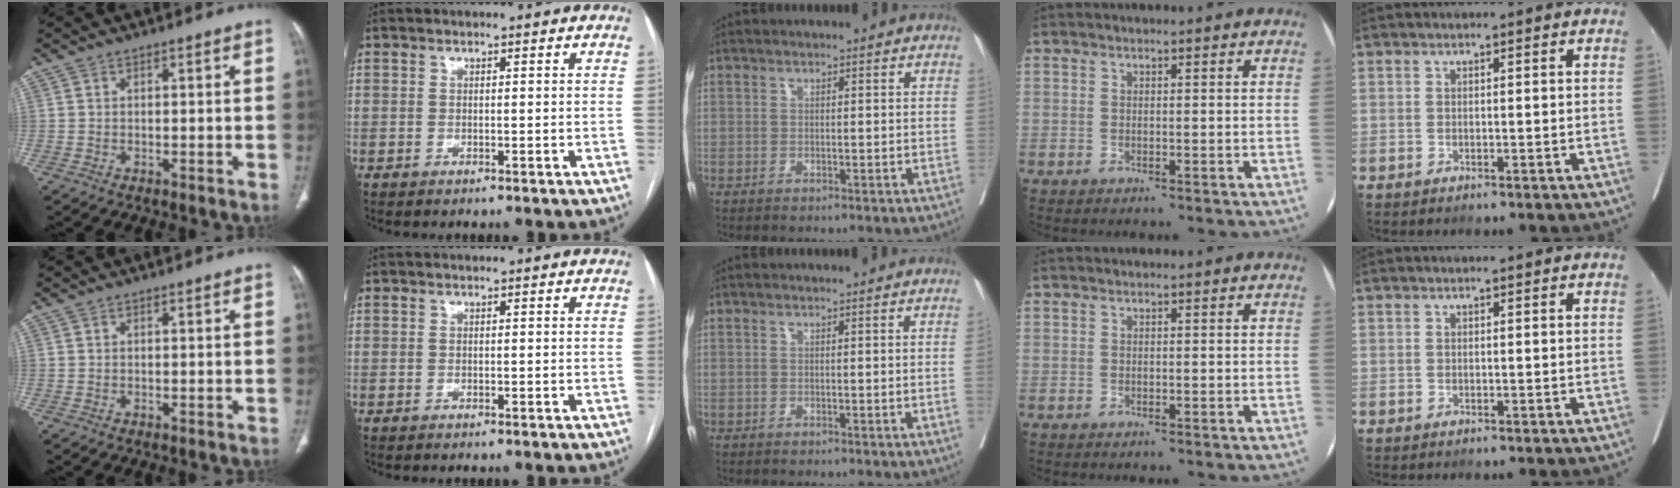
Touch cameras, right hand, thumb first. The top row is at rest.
{"middle": {"total": 0.8, "force": [0.0, -0.4, 0.7], "torque": [-0.003, 0.001, 0.001]}}